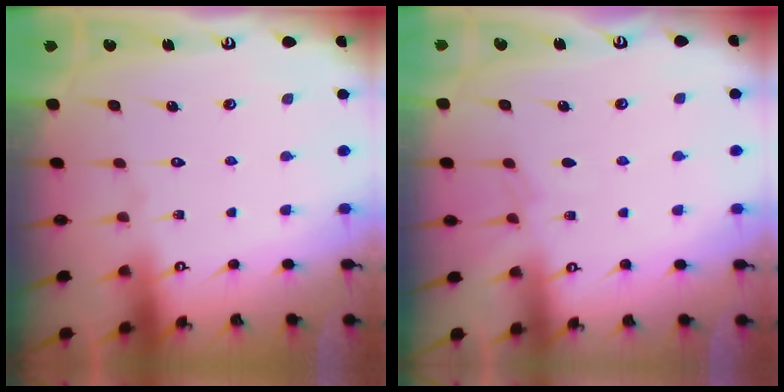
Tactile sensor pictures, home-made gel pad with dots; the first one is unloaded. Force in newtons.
{"total": 1.5, "press": 1.4, "slide": 0.3}